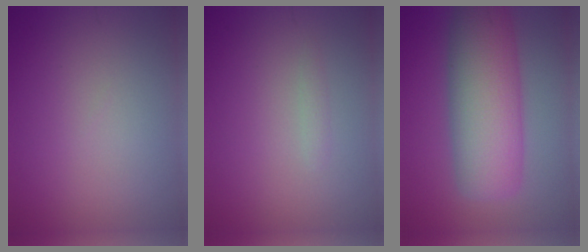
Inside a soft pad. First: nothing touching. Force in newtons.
{"total": 0.7, "press": 0.7, "slide": 0.0}
{"total": 9.3, "press": 9.3, "slide": 0.6}